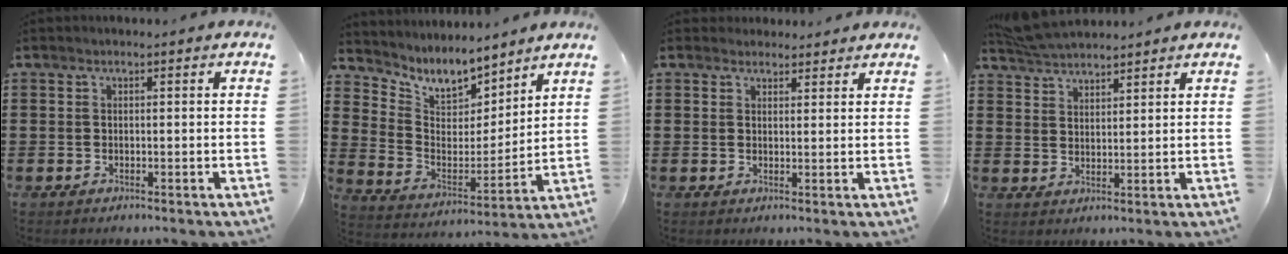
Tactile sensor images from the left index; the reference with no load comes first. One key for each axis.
{"total": 7.4, "fx": 6.9, "fy": 2.5, "fz": 1.2, "tx": -0.058, "ty": -0.052, "tz": 0.123}
{"total": 2.4, "fx": 2.2, "fy": 0.9, "fz": -0.1, "tx": -0.005, "ty": 0.003, "tz": 0.042}
{"total": 5.3, "fx": 5.1, "fy": 1.2, "fz": 0.9, "tx": -0.036, "ty": -0.010, "tz": 0.097}